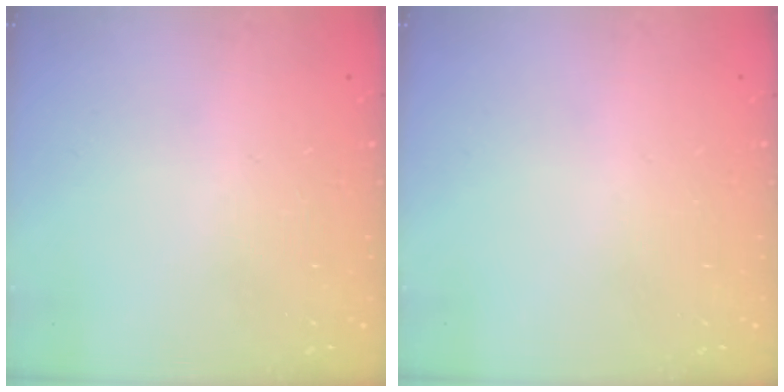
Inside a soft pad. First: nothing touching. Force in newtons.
{"total": 0.0}